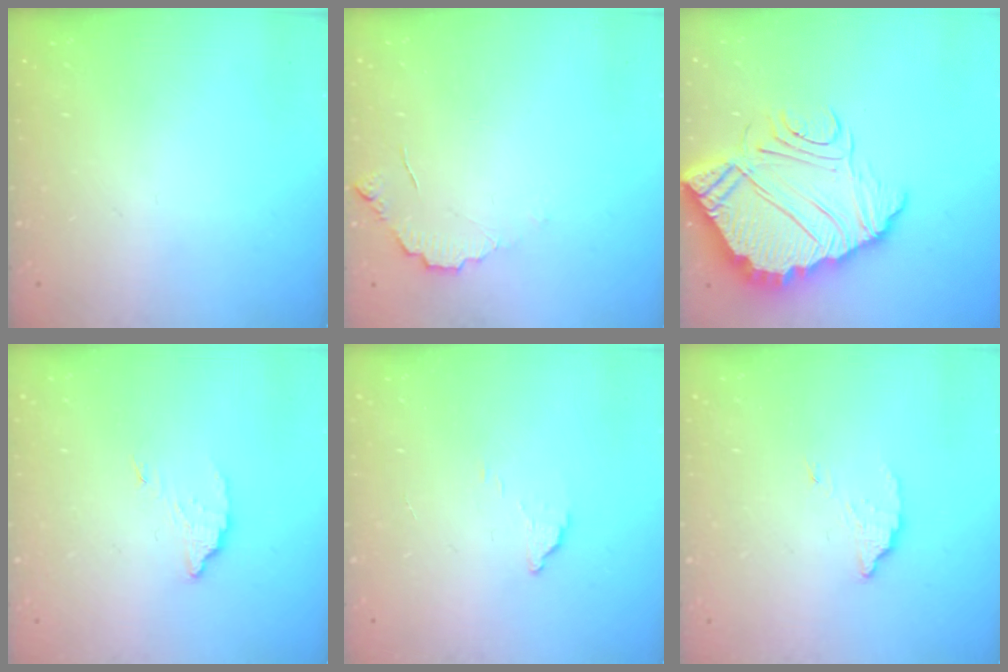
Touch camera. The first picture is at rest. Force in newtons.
{"total": 3.9, "press": 3.8, "slide": 0.3}
{"total": 15.5, "press": 15.4, "slide": 1.1}
{"total": 2.9, "press": 2.9, "slide": 0.0}
{"total": 2.8, "press": 2.7, "slide": 0.3}
{"total": 2.9, "press": 2.9, "slide": 0.2}